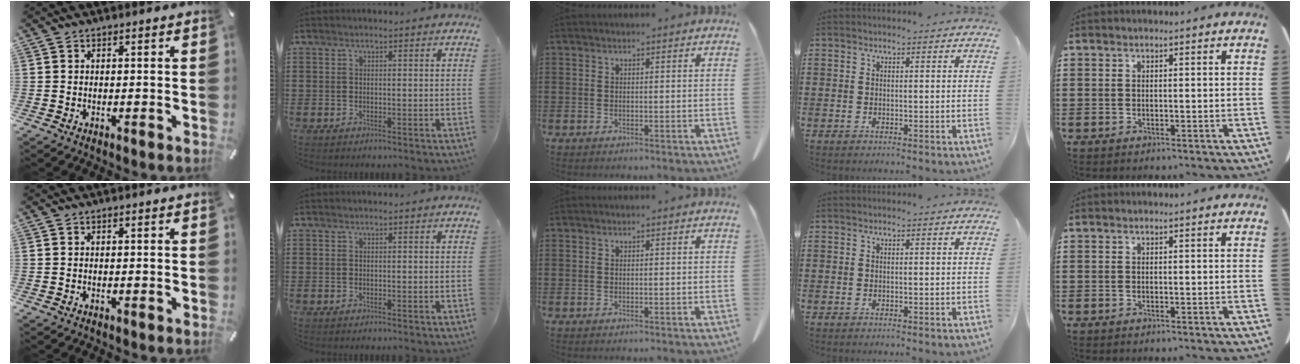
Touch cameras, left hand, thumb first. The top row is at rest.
{}